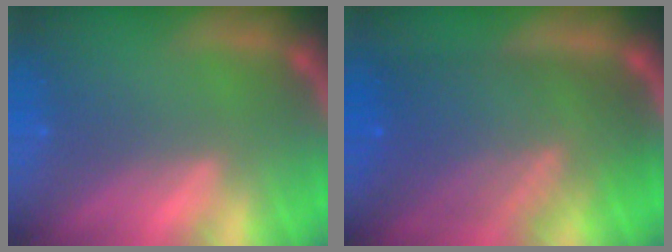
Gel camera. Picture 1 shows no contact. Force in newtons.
{"total": 10.0}